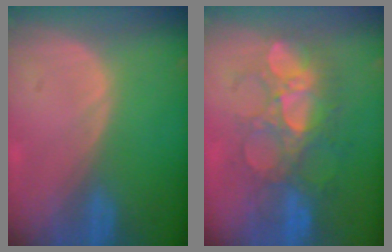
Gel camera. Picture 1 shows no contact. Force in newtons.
{"total": 8.8, "press": 8.6, "slide": 1.5}